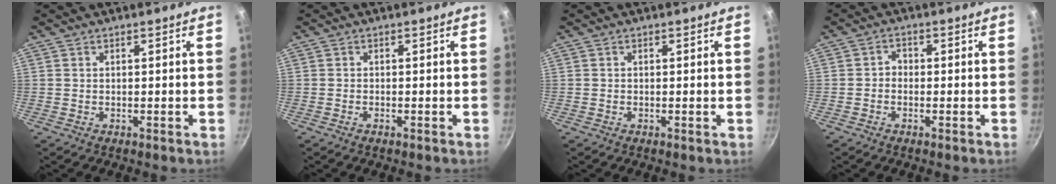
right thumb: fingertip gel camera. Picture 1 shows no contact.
{"total": 0.6, "force": [-0.4, 0.2, 0.3], "torque": [-0.010, 0.003, -0.012]}
{"total": 0.0}
{"total": 1.9, "force": [-0.7, 1.5, 0.8], "torque": [-0.007, 0.013, -0.019]}